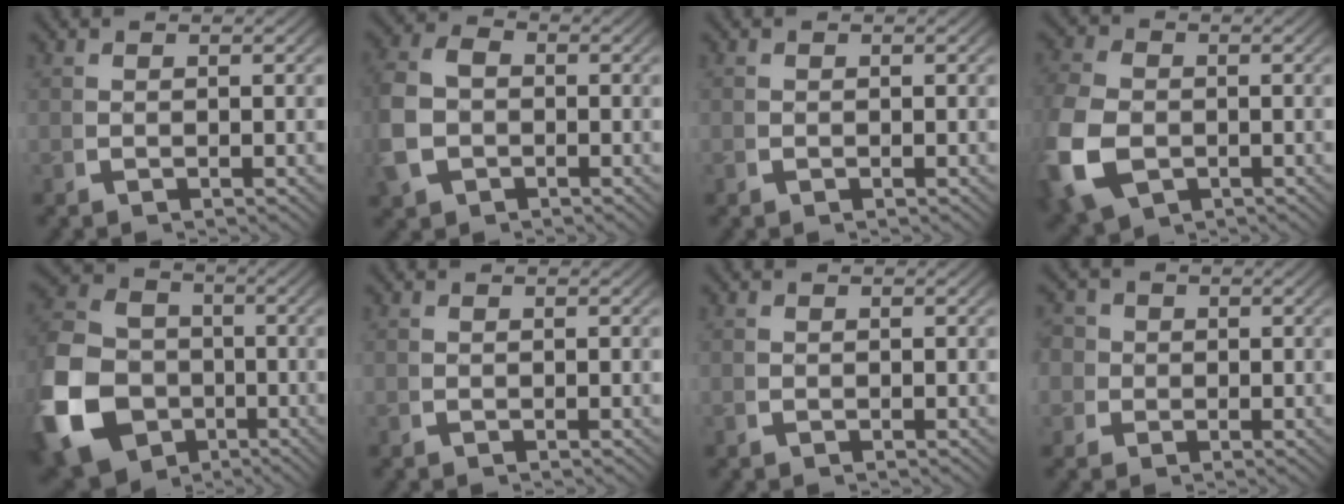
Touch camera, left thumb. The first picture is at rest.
{"total": 6.1, "force": [-0.9, 4.8, 3.6], "torque": [-0.106, -0.019, -0.011]}
{"total": 0.0}
{"total": 7.7, "force": [-2.1, 5.7, 4.8], "torque": [-0.140, -0.036, -0.015]}
{"total": 16.9, "force": [-4.7, 14.1, 8.0], "torque": [-0.213, -0.071, -0.062]}
{"total": 0.0}
{"total": 0.0}
{"total": 4.8, "force": [0.4, 4.3, 2.0], "torque": [-0.045, -0.015, 0.006]}